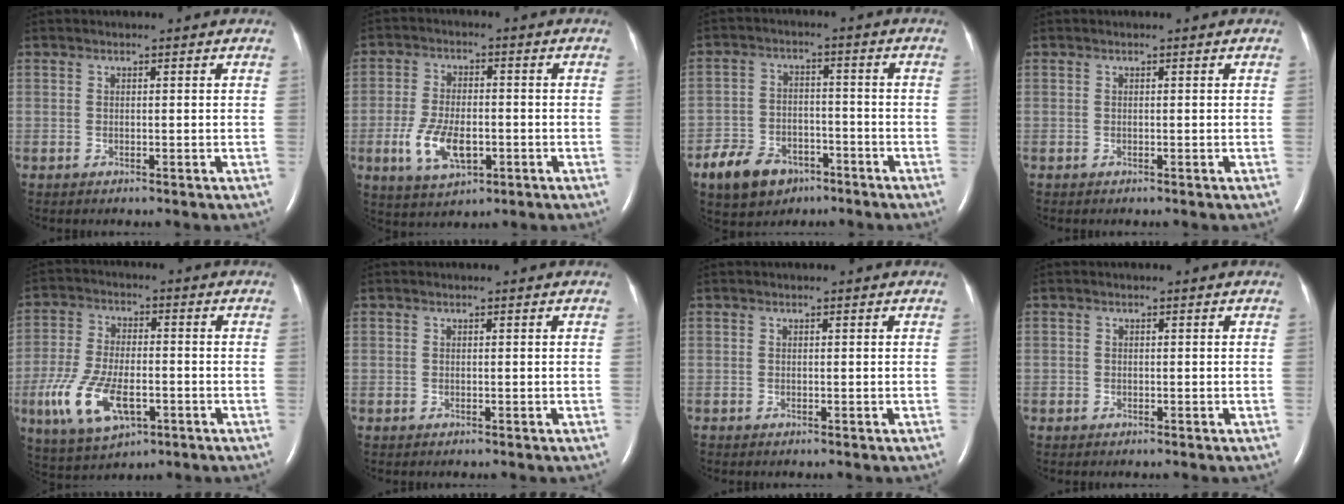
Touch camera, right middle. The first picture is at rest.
{"total": 8.2, "force": [-2.5, 3.9, 6.8], "torque": [-0.147, -0.004, -0.038]}
{"total": 8.9, "force": [-5.6, 5.7, 3.9], "torque": [-0.088, 0.004, -0.089]}
{"total": 0.0}
{"total": 11.8, "force": [-4.2, 5.2, 9.7], "torque": [-0.211, -0.008, -0.068]}
{"total": 0.0}
{"total": 0.0}
{"total": 0.6, "force": [-0.3, 0.5, 0.0], "torque": [-0.002, 0.006, -0.007]}